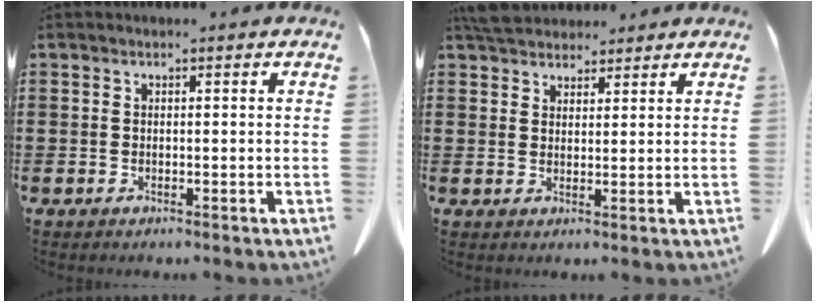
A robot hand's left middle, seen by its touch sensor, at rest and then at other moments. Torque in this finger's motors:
{"motor_torque": [0.34, 0.22, 0.12, 0.05]}